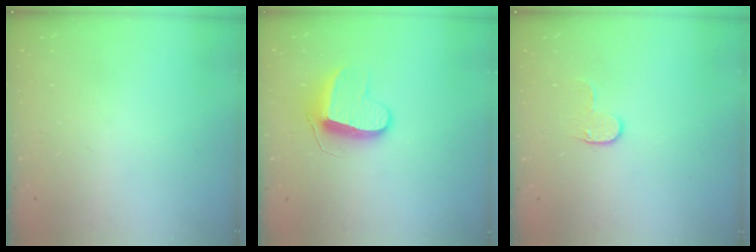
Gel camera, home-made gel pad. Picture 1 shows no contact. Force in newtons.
{"total": 10.6, "press": 10.6, "slide": 0.2}
{"total": 5.1, "press": 5.1, "slide": 0.5}